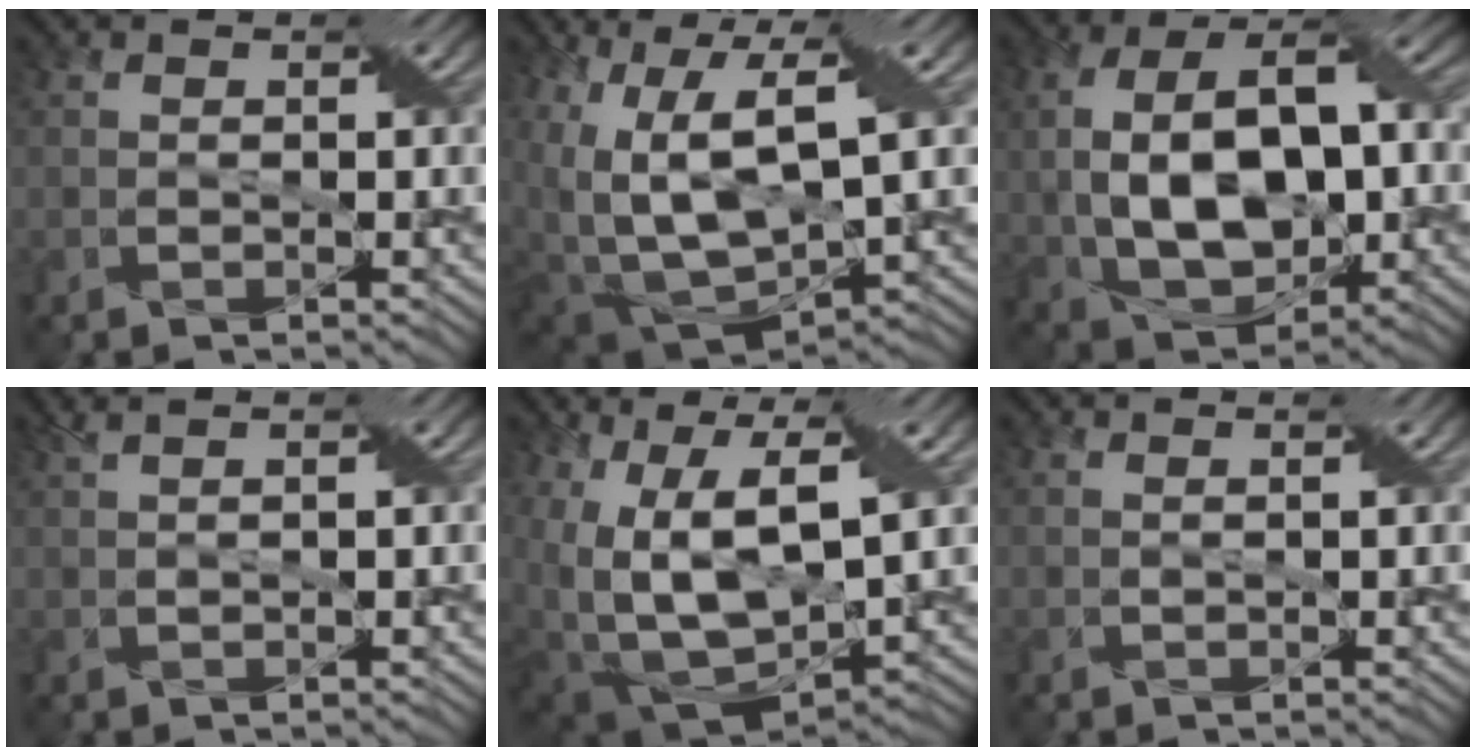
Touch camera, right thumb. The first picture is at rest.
{"total": 16.4, "force": [2.8, 9.3, 13.2], "torque": [-0.266, -0.014, 0.081]}
{"total": 14.7, "force": [-0.5, 8.9, 11.7], "torque": [-0.230, 0.002, -0.004]}
{"total": 2.2, "force": [1.6, 0.4, 1.5], "torque": [-0.033, 0.006, 0.021]}
{"total": 17.9, "force": [2.7, 11.2, 13.7], "torque": [-0.280, -0.019, 0.087]}
{"total": 0.9, "force": [0.7, 0.0, 0.6], "torque": [-0.013, -0.003, 0.012]}